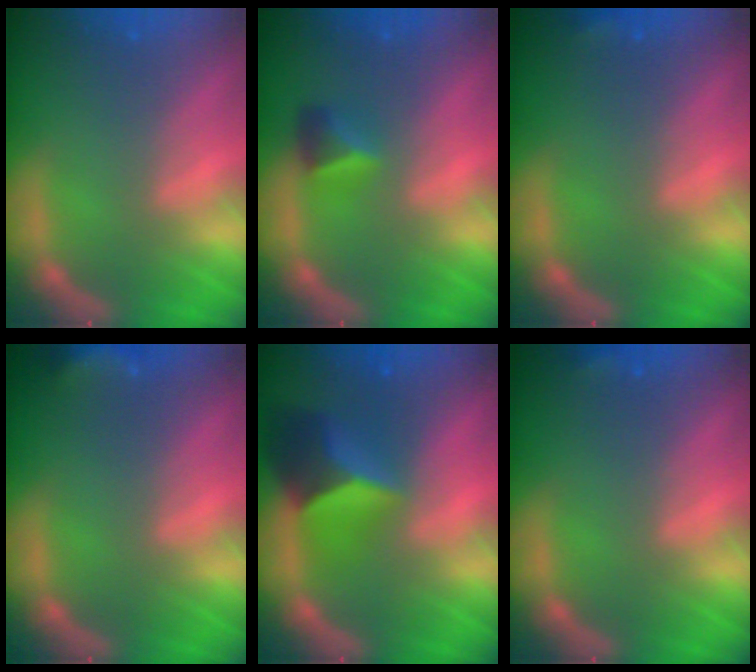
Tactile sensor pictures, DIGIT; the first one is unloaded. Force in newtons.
{"total": 2.4}
{"total": 0.9}
{"total": 3.9}
{"total": 6.9}
{"total": 0.9}